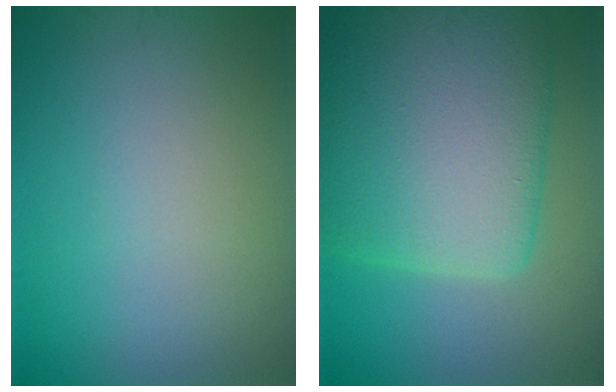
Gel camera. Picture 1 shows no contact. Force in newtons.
{"total": 12.2, "press": 12.2, "slide": 0.7}